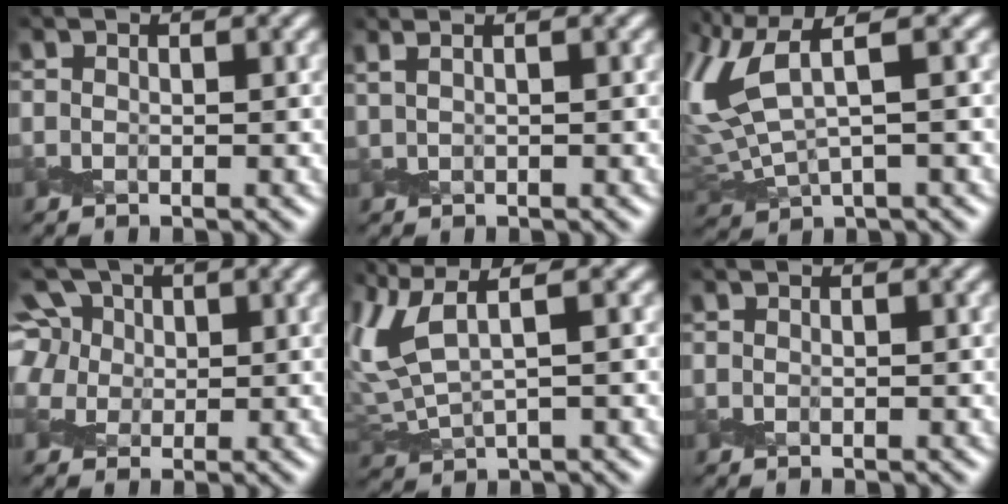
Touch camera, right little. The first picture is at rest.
{"total": 1.0, "force": [0.8, -0.2, 0.6], "torque": [-0.016, 0.002, 0.015]}
{"total": 6.8, "force": [2.1, 2.6, 5.9], "torque": [-0.159, 0.006, 0.047]}
{"total": 7.1, "force": [3.2, 5.1, 3.9], "torque": [-0.080, 0.023, 0.032]}
{"total": 4.6, "force": [1.8, 1.4, 4.0], "torque": [-0.108, 0.009, 0.040]}
{"total": 0.0}